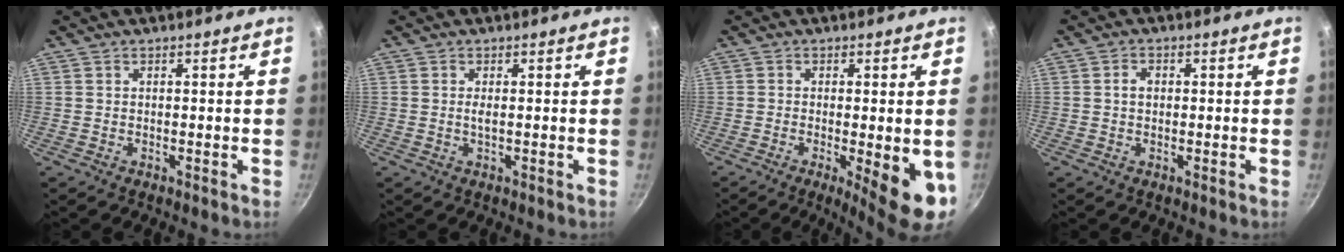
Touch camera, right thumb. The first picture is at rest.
{"total": 1.0, "force": [0.0, 0.2, 1.0], "torque": [-0.022, -0.002, 0.000]}
{"total": 12.9, "force": [-3.4, 3.8, 11.8], "torque": [-0.145, -0.005, -0.038]}
{"total": 2.0, "force": [0.1, 1.5, 1.3], "torque": [-0.015, 0.006, 0.002]}